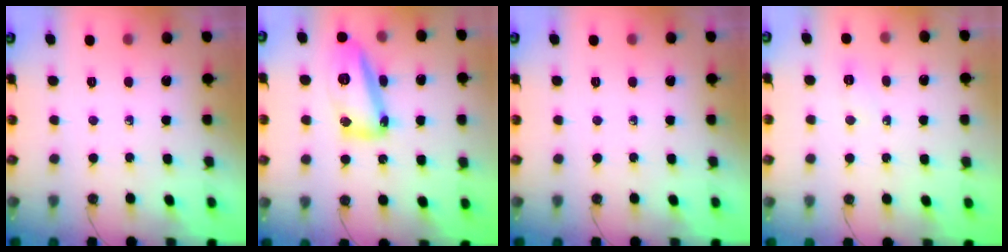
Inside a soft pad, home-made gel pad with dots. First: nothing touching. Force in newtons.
{"total": 15.0, "press": 14.8, "slide": 2.5}
{"total": 0.0}
{"total": 11.5, "press": 5.4, "slide": 10.1}